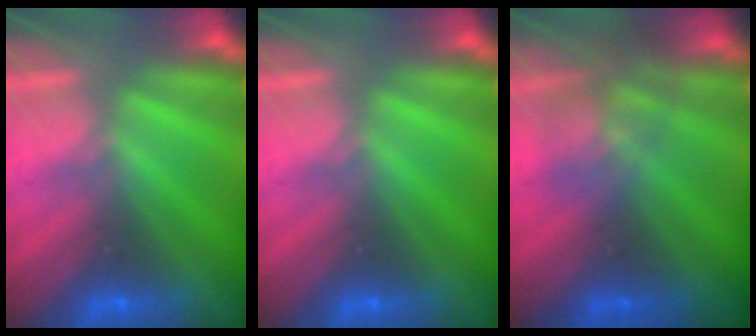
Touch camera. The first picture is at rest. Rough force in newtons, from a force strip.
{"total": 0.0}
{"total": 1.8}